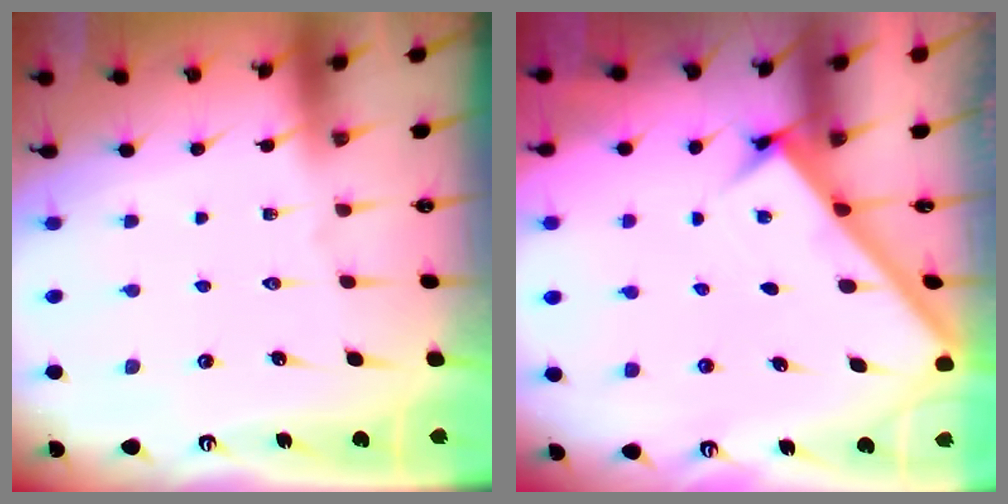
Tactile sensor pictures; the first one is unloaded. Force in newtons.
{"total": 2.8, "press": 2.8, "slide": 0.4}